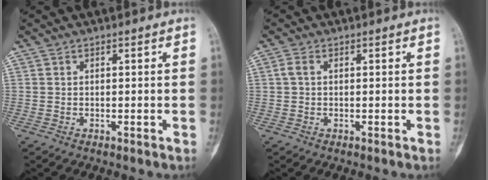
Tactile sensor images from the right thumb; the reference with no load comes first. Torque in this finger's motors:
{"motor_torque": [-0.05, 0.07, 0.06, 0.01, 0.00]}